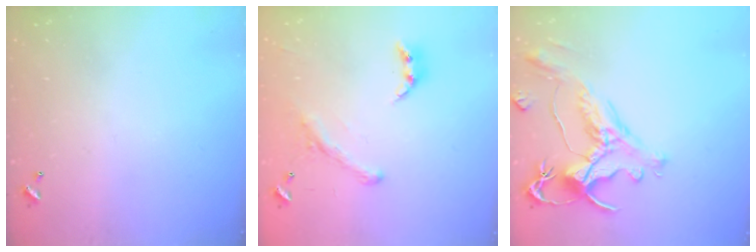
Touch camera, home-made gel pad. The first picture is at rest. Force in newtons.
{"total": 2.0, "press": 1.5, "slide": 1.2}
{"total": 1.5, "press": 0.7, "slide": 1.3}